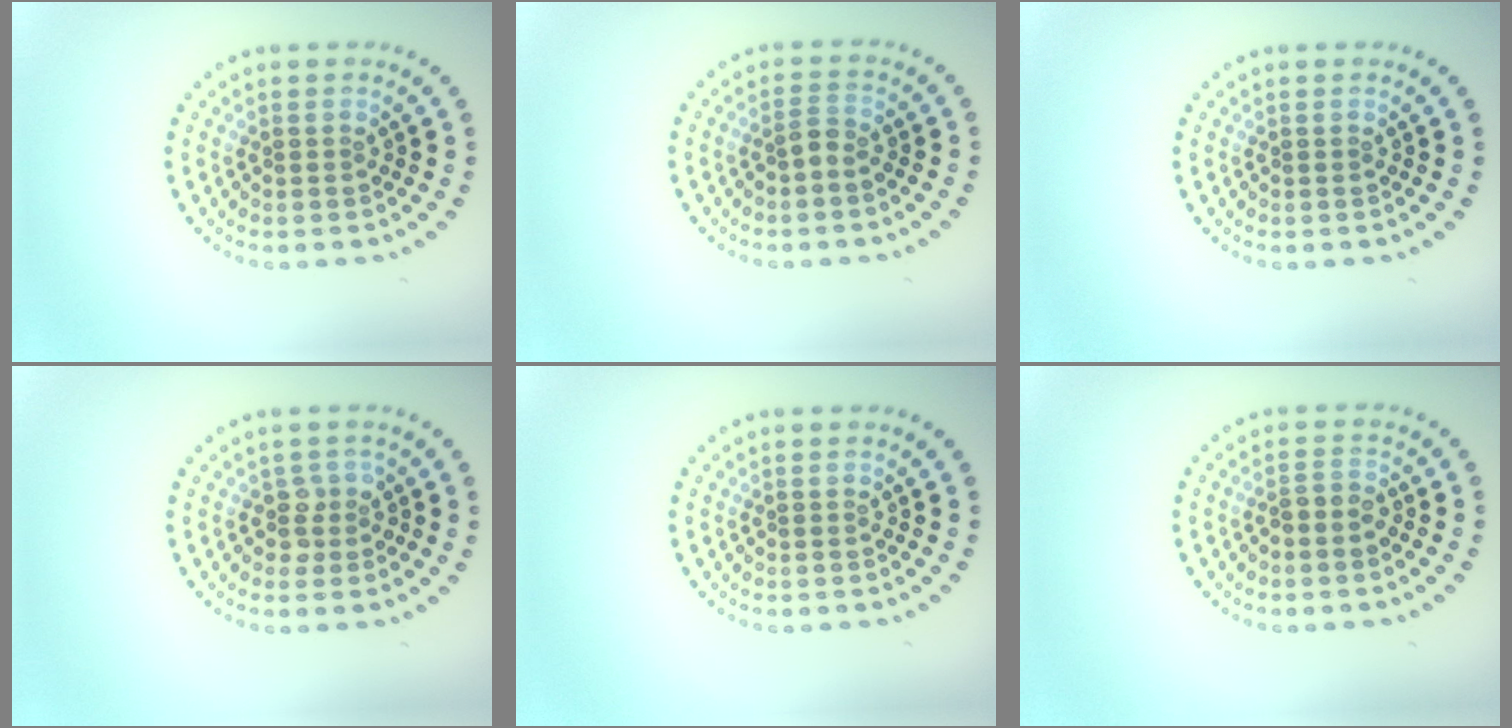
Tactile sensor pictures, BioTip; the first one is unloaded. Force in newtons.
{"total": 1.3, "press": 1.0, "slide": 0.8}
{"total": 0.0}
{"total": 1.6, "press": 1.3, "slide": 1.0}
{"total": 0.0}
{"total": 1.6, "press": 1.3, "slide": 1.0}